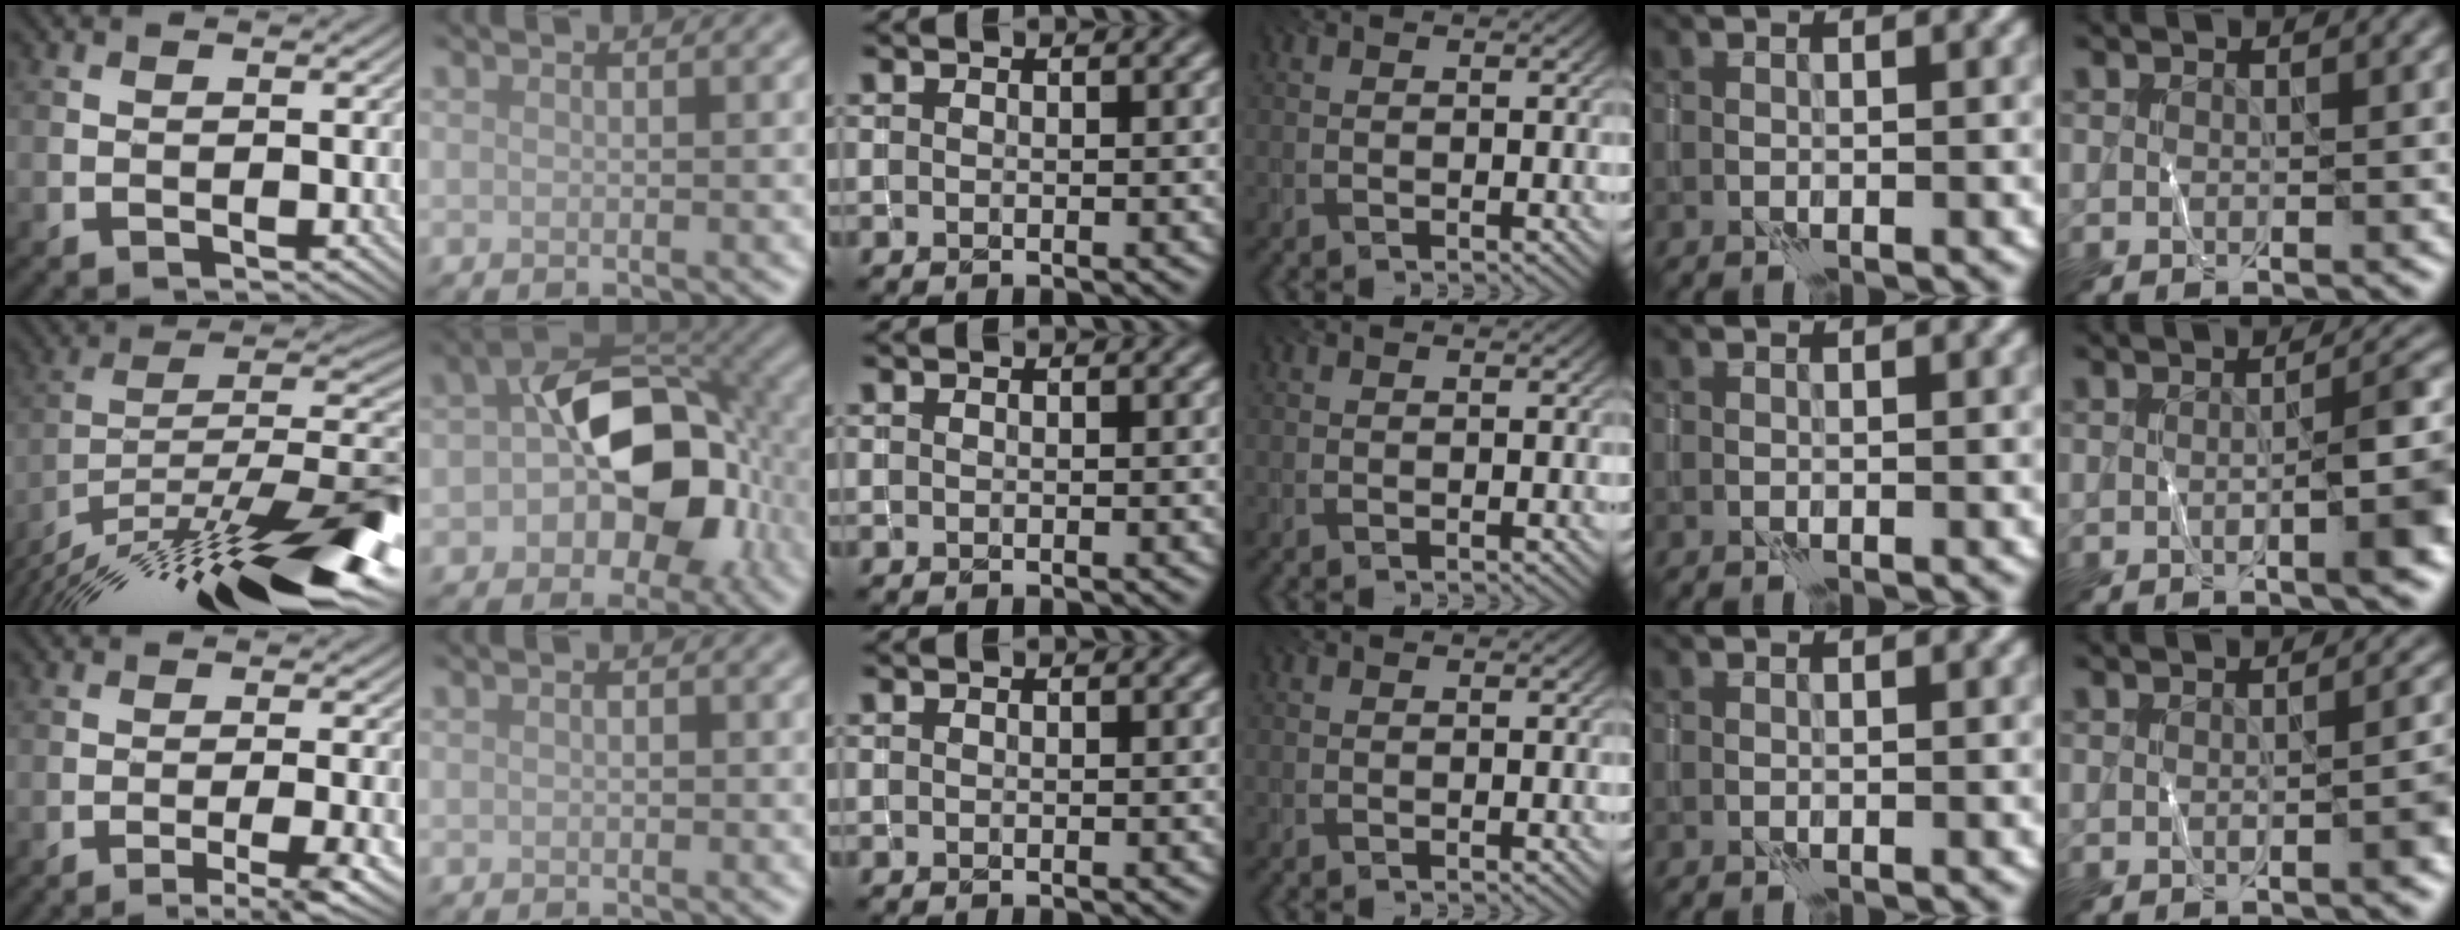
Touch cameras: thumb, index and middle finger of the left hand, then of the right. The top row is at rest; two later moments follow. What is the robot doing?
{"motion": "wrap", "object": "thread"}